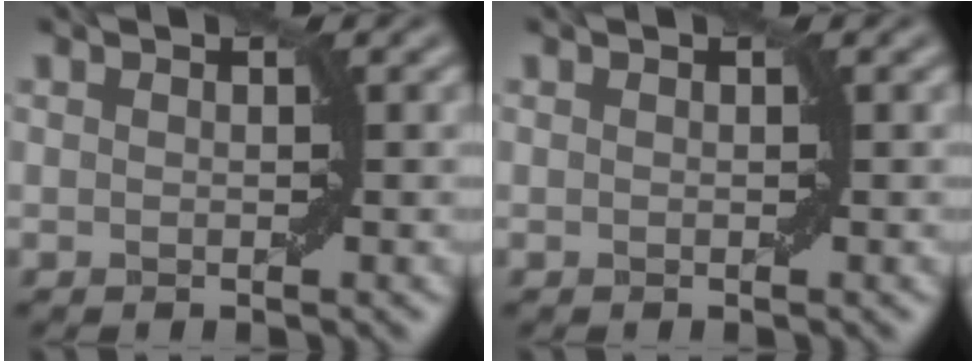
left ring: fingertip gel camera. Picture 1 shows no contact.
{"total": 0.0}